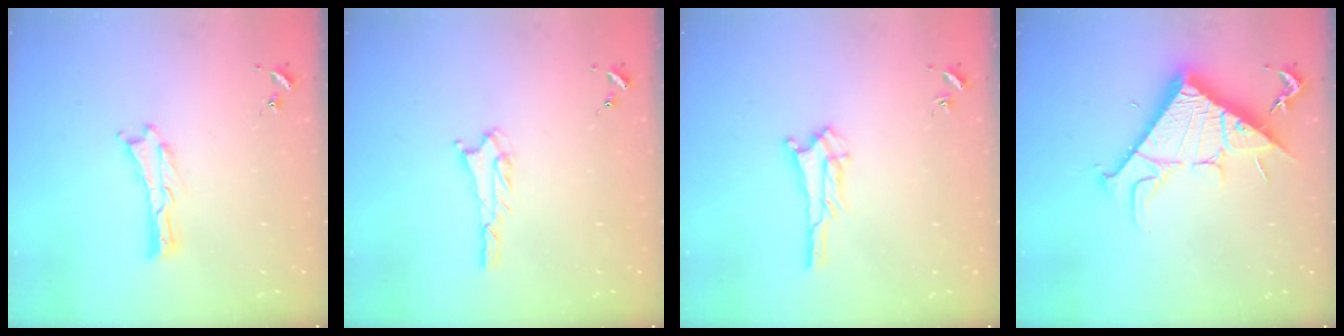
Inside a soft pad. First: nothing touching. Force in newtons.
{"total": 1.8, "press": 1.8, "slide": 0.2}
{"total": 2.3, "press": 2.2, "slide": 0.2}
{"total": 12.4, "press": 12.4, "slide": 0.2}